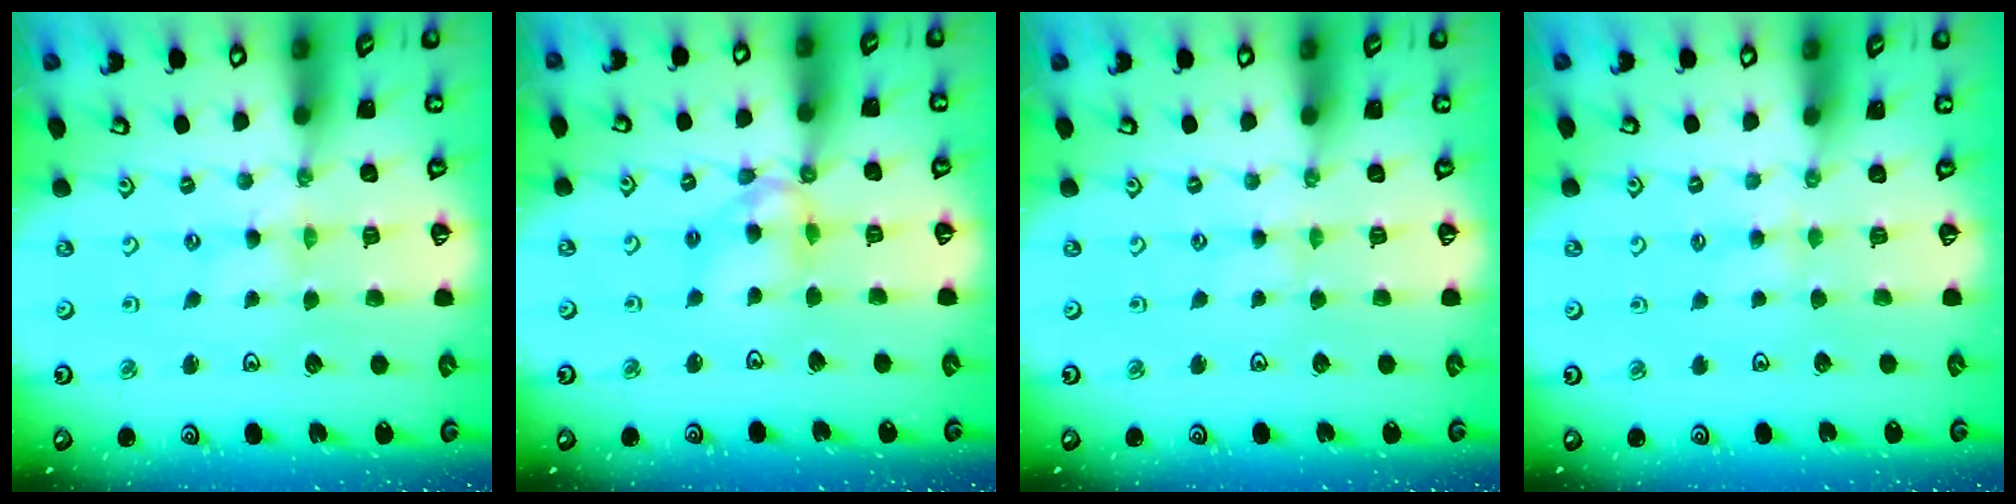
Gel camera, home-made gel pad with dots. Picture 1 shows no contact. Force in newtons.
{"total": 10.6, "press": 10.5, "slide": 1.1}
{"total": 1.3, "press": 1.3, "slide": 0.4}
{"total": 2.3, "press": 2.2, "slide": 0.5}